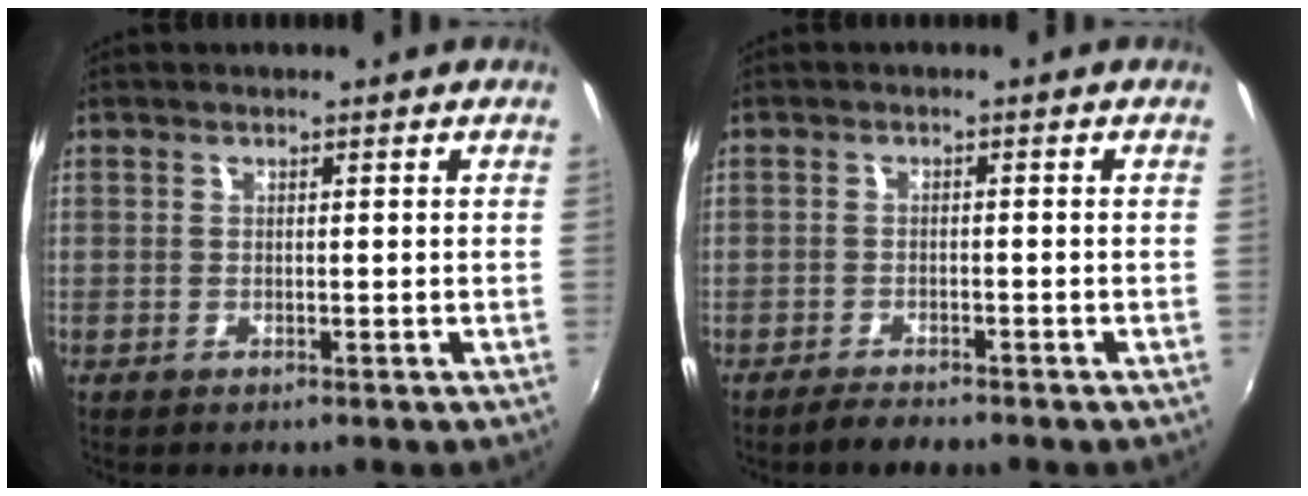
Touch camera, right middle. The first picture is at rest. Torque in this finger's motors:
{"motor_torque": [0.30, -0.29, -0.02, -0.03]}